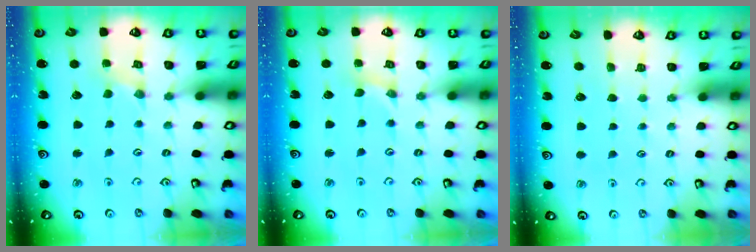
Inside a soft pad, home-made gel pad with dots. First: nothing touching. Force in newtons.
{"total": 0.0}
{"total": 0.0}